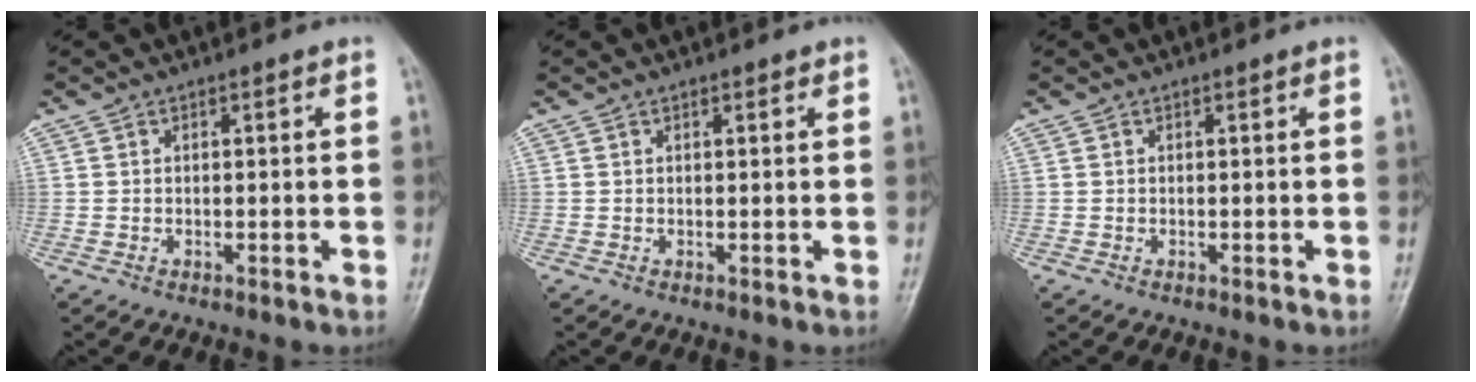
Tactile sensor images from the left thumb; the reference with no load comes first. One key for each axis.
{"total": 0.8, "fx": 0.6, "fy": 0.3, "fz": 0.5, "tx": -0.007, "ty": -0.002, "tz": 0.007}
{"total": 0.0}